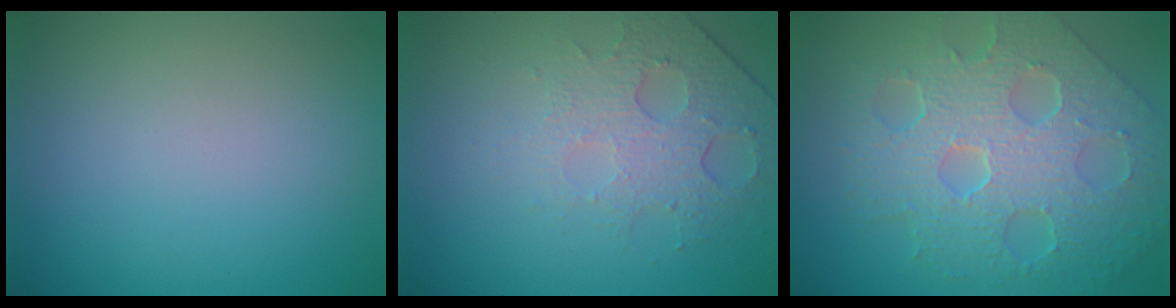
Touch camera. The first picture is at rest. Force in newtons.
{"total": 4.6, "press": 3.0, "slide": 3.4}
{"total": 8.7, "press": 6.1, "slide": 6.1}